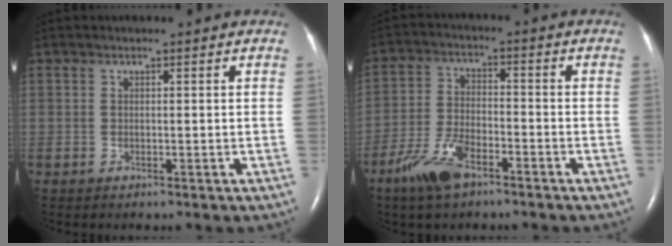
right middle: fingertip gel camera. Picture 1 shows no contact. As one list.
[{"total": 7.8, "force": [-5.2, 2.7, 5.2], "torque": [-0.119, -0.006, -0.101]}]